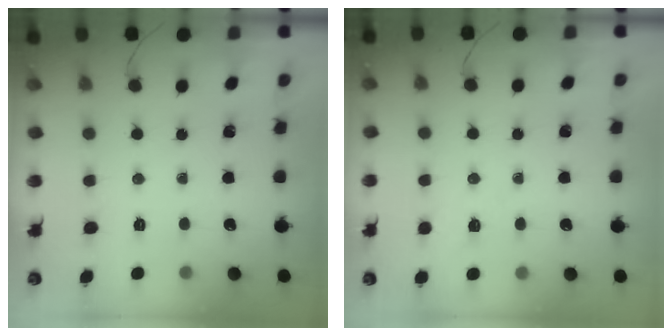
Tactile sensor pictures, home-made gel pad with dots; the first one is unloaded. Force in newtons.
{"total": 4.1, "press": 3.8, "slide": 1.4}